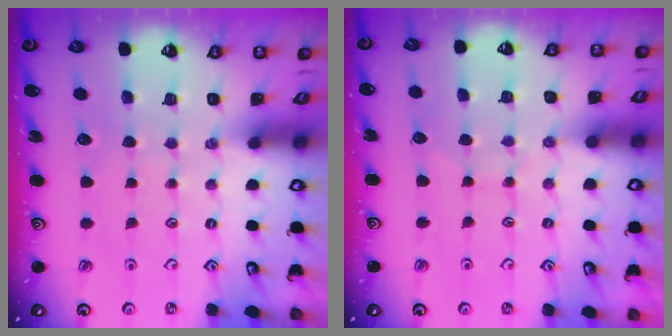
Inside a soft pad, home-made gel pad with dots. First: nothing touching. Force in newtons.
{"total": 5.0, "press": 4.9, "slide": 0.4}